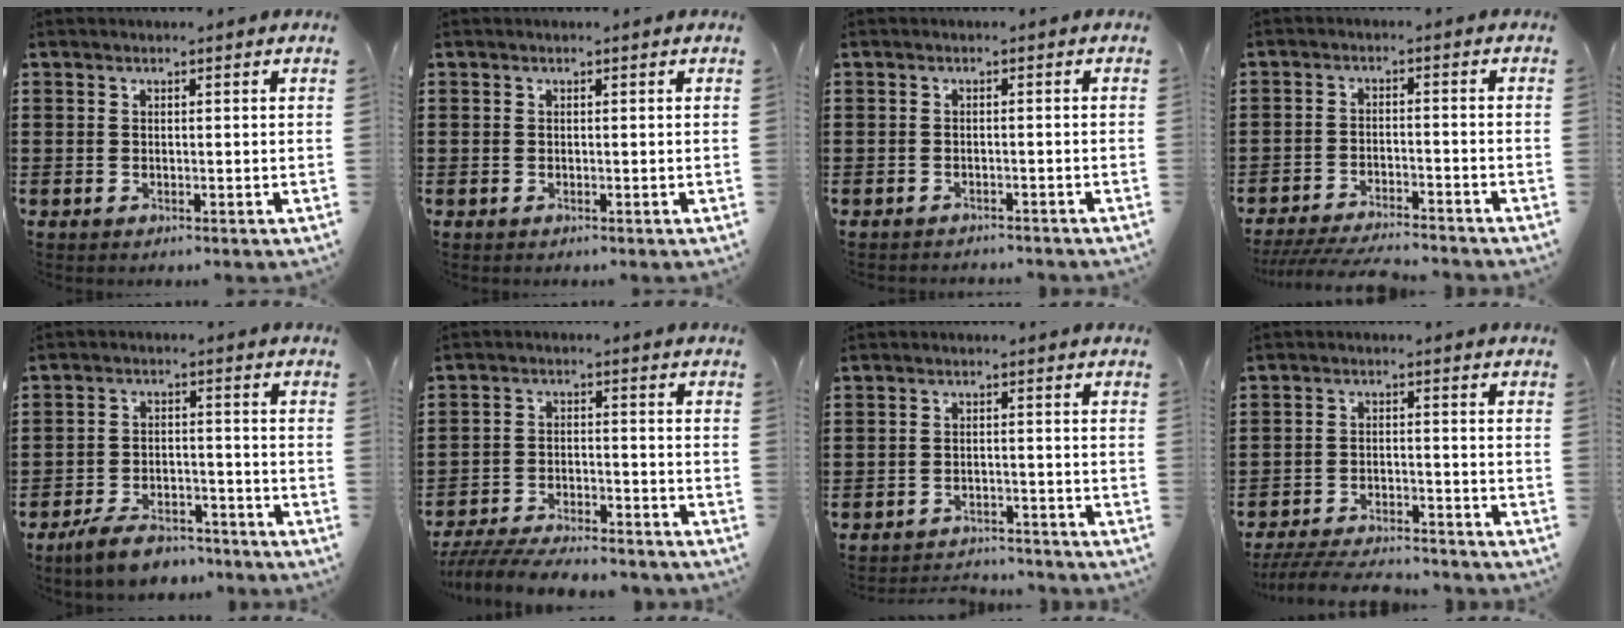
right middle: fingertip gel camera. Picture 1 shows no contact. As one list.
[{"total": 0.0}, {"total": 1.1, "force": [-1.1, 0.0, 0.0], "torque": [-0.004, 0.002, -0.024]}, {"total": 4.8, "force": [-4.6, 0.2, 1.4], "torque": [-0.029, -0.004, -0.093]}, {"total": 6.0, "force": [-5.4, 1.6, 2.1], "torque": [-0.044, 0.008, -0.106]}, {"total": 6.5, "force": [-6.2, 0.7, 1.8], "torque": [-0.036, 0.001, -0.120]}, {"total": 2.7, "force": [-2.7, 0.2, 0.0], "torque": [-0.007, 0.000, -0.059]}, {"total": 5.3, "force": [-5.1, 0.5, 1.4], "torque": [-0.033, -0.002, -0.103]}]